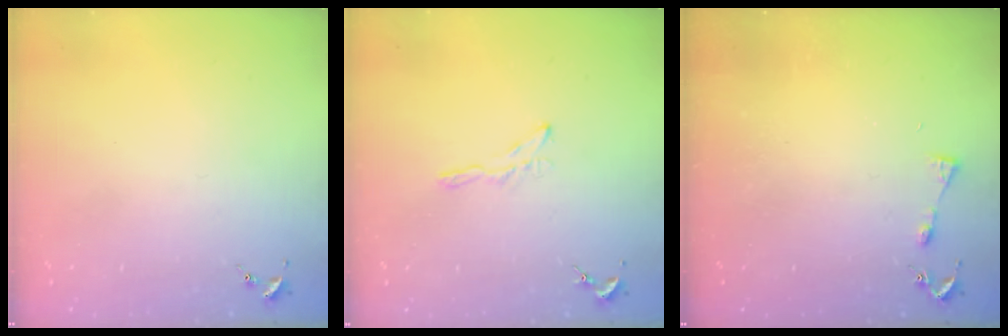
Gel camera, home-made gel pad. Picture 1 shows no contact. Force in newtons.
{"total": 4.2, "press": 4.2, "slide": 0.5}
{"total": 3.7, "press": 3.7, "slide": 0.5}